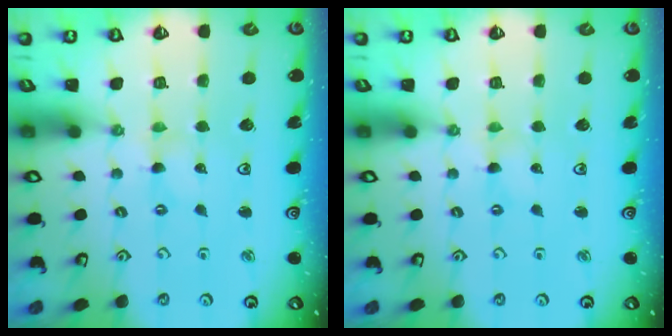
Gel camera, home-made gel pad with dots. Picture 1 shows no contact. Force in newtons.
{"total": 0.0}